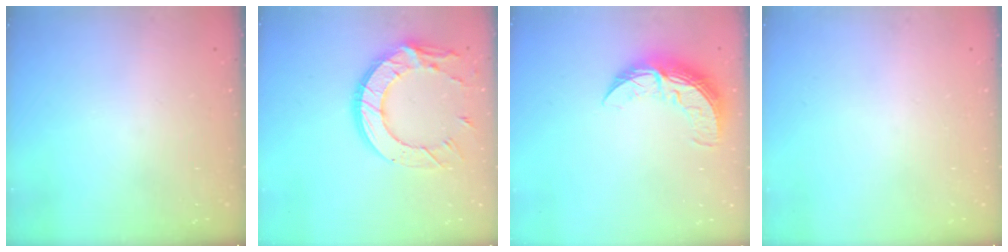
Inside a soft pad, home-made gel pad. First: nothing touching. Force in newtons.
{"total": 17.3, "press": 17.2, "slide": 1.3}
{"total": 11.0, "press": 11.0, "slide": 0.4}
{"total": 0.0}